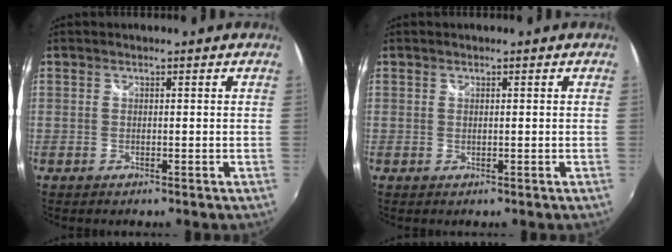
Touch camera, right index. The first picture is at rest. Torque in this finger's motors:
{"motor_torque": [0.00, 0.00, 0.00, 0.00]}